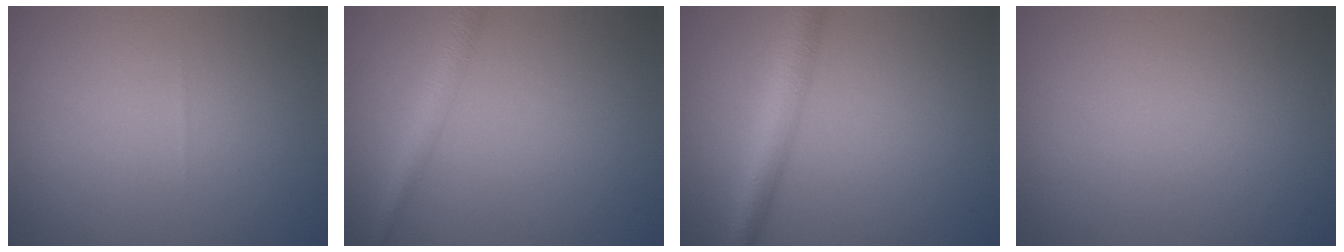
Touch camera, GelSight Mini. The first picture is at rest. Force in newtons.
{"total": 2.2, "press": 2.2, "slide": 0.1}
{"total": 4.1, "press": 4.1, "slide": 0.1}
{"total": 0.0}